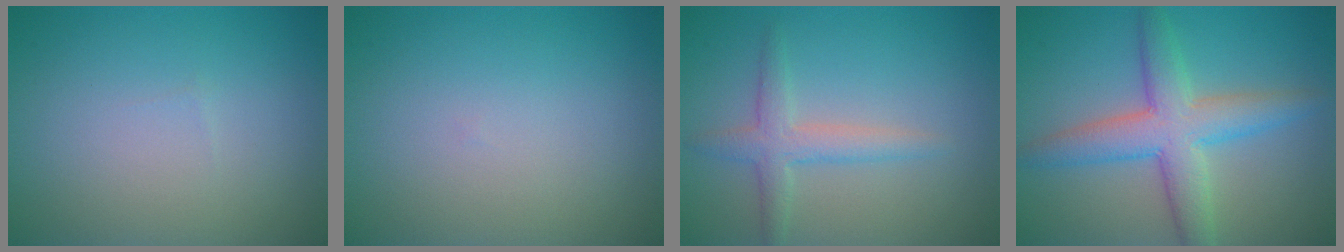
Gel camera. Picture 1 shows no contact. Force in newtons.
{"total": 0.0}
{"total": 2.7, "press": 2.7, "slide": 0.0}
{"total": 5.4, "press": 5.4, "slide": 0.1}